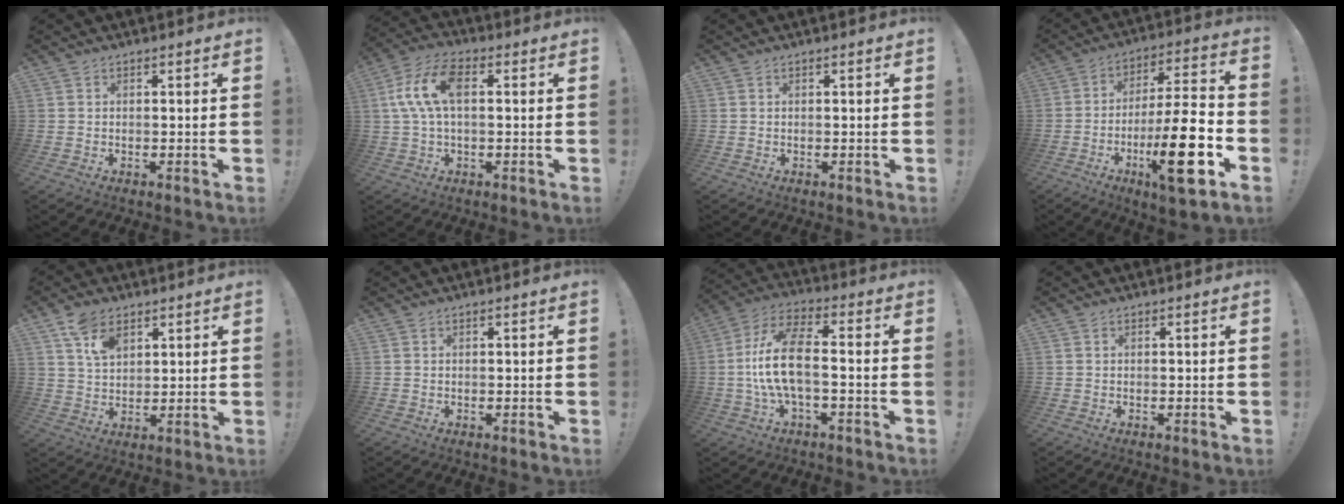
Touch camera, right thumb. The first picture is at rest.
{"total": 13.6, "force": [2.2, 6.9, 11.4], "torque": [-0.241, 0.011, 0.043]}
{"total": 0.0}
{"total": 20.9, "force": [-7.7, 4.7, 18.8], "torque": [-0.303, 0.030, -0.119]}
{"total": 8.4, "force": [5.1, 4.9, 4.5], "torque": [-0.077, -0.016, 0.097]}
{"total": 0.0}
{"total": 13.8, "force": [-1.6, 5.5, 12.5], "torque": [-0.252, 0.008, -0.028]}
{"total": 0.0}